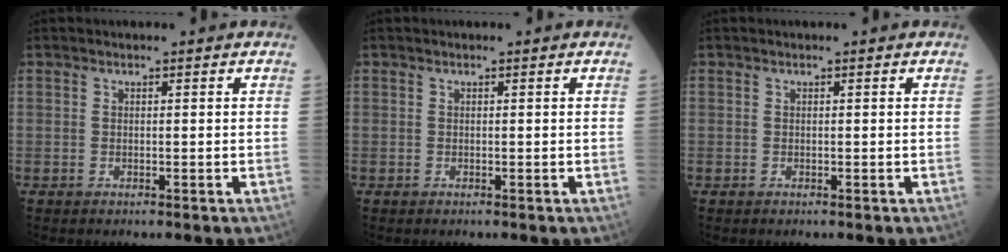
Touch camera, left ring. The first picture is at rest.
{"total": 0.0}
{"total": 0.0}